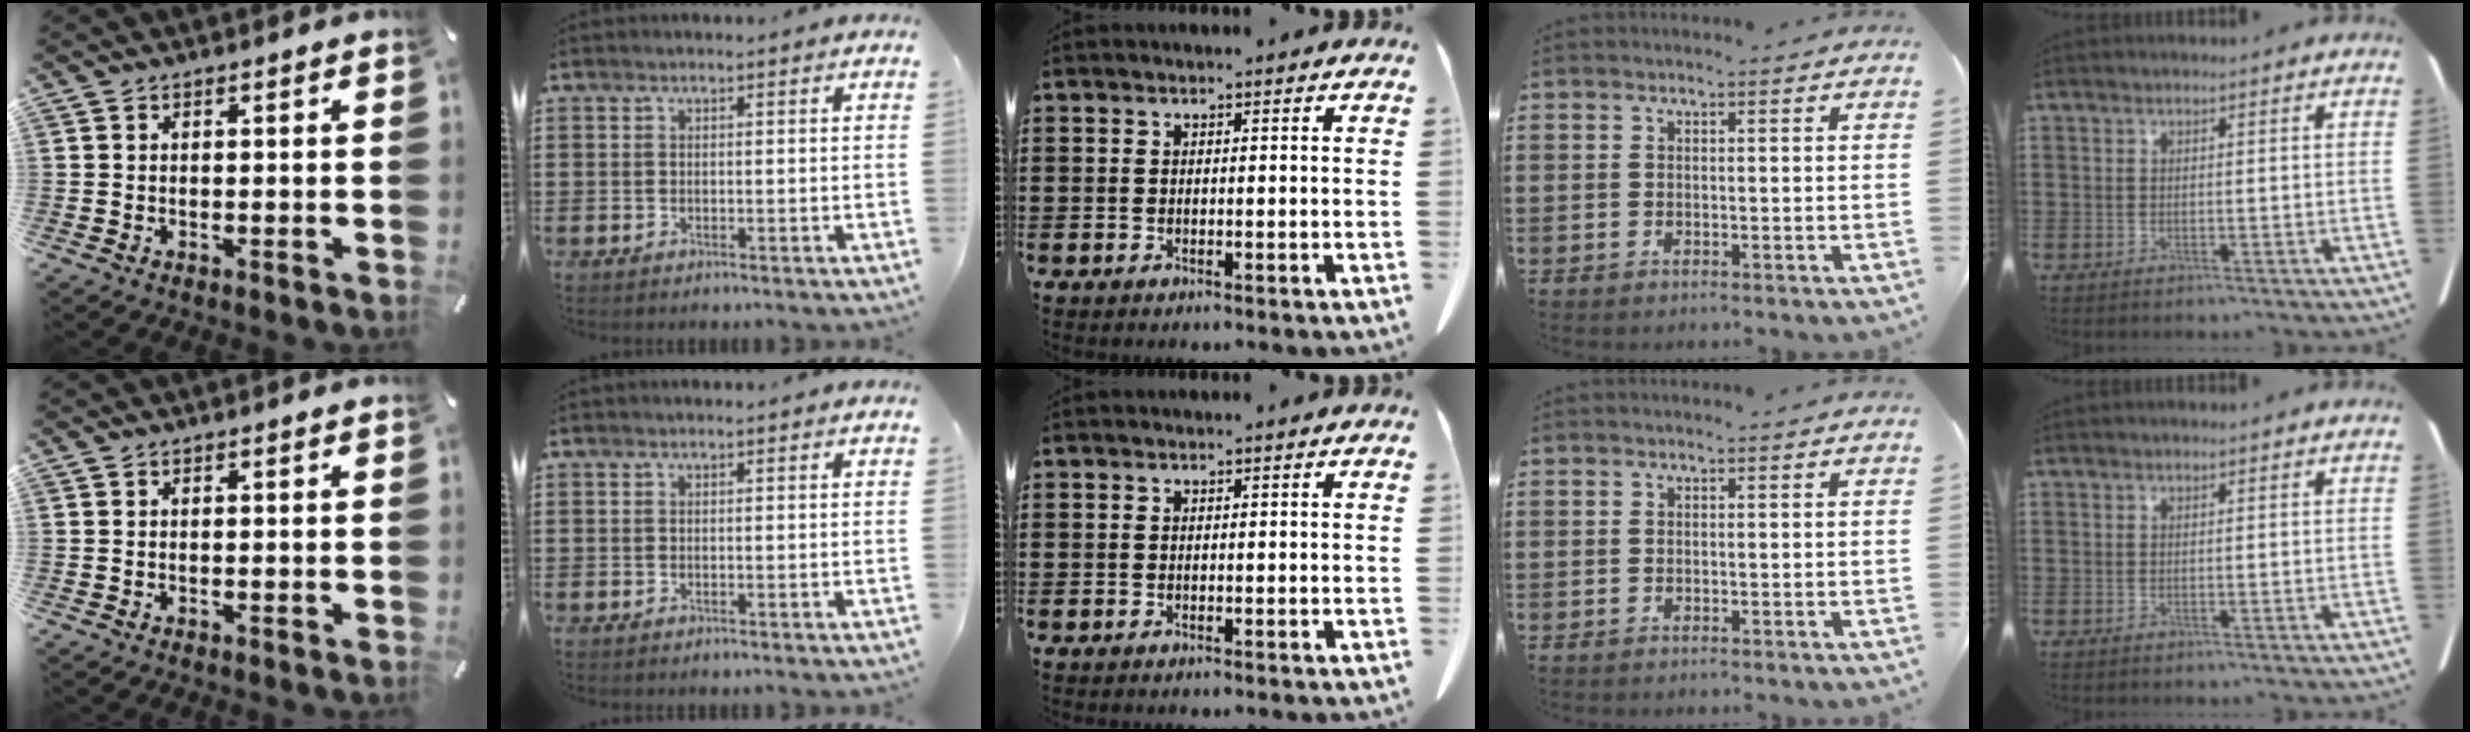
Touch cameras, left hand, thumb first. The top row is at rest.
{}